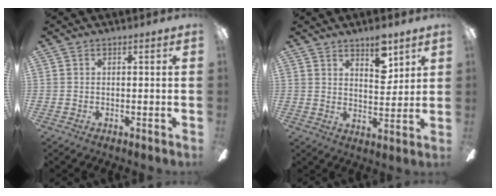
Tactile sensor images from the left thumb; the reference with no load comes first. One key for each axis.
{"total": 8.2, "fx": 5.7, "fy": 3.3, "fz": 4.8, "tx": -0.061, "ty": -0.028, "tz": 0.094}